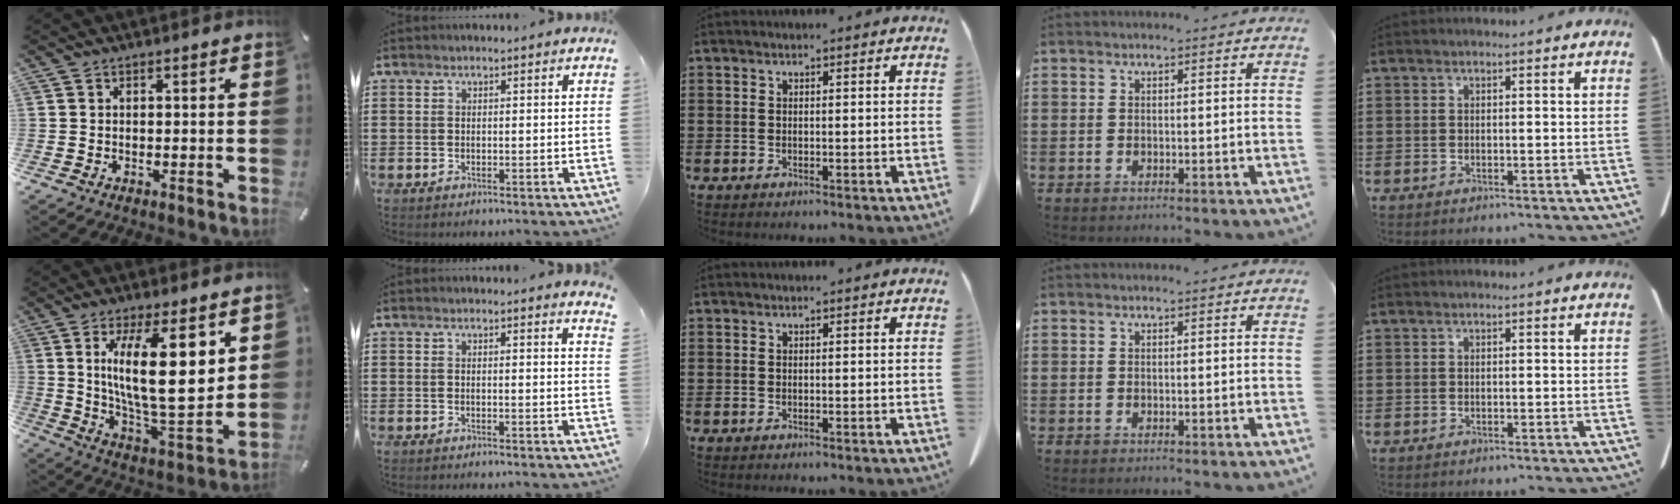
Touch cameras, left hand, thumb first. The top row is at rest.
{"thumb": {"total": 20.8, "force": [6.5, 6.8, 18.6], "torque": [-0.328, -0.035, 0.089]}, "index": {"total": 1.1, "force": [1.0, -0.1, 0.4], "torque": [-0.011, -0.002, 0.020]}}